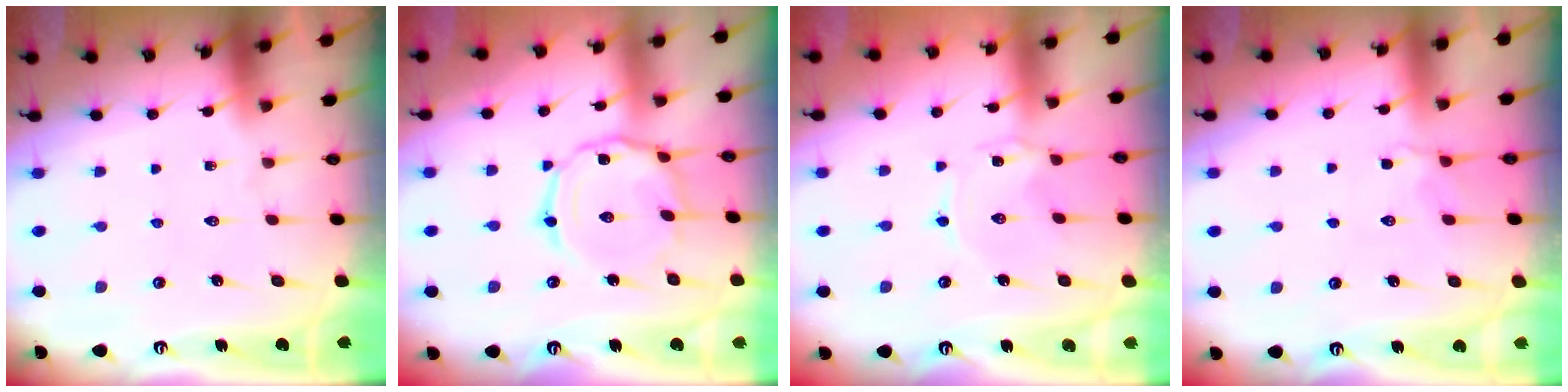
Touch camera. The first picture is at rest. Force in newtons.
{"total": 9.1, "press": 9.0, "slide": 0.5}
{"total": 1.0, "press": 1.0, "slide": 0.1}
{"total": 2.2, "press": 1.9, "slide": 1.2}